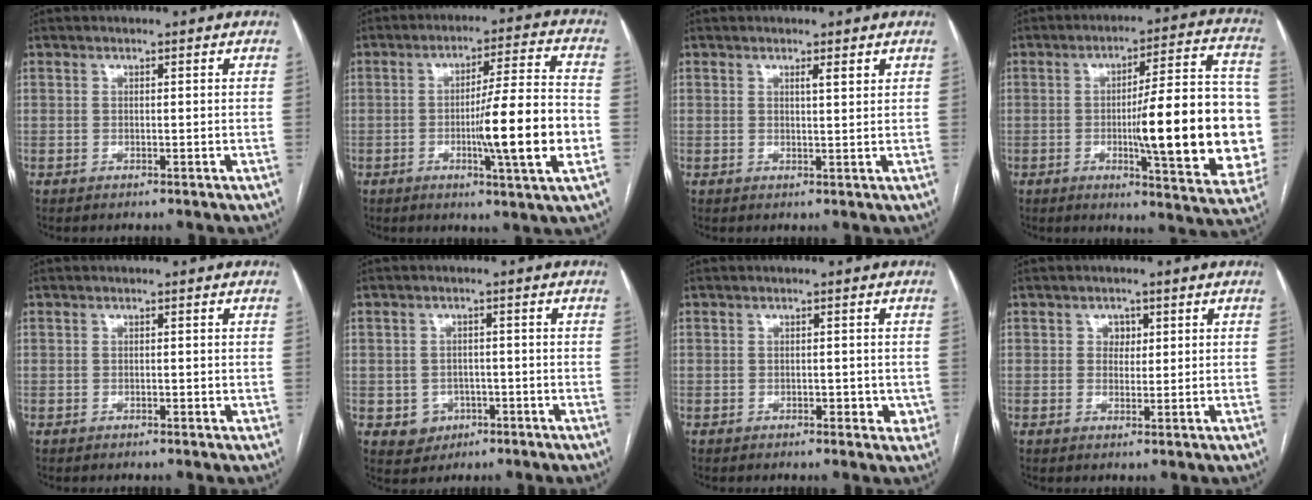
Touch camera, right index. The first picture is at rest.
{"total": 13.8, "force": [-3.1, -0.2, 13.5], "torque": [-0.210, -0.007, -0.051]}
{"total": 1.6, "force": [1.0, 0.0, 1.2], "torque": [-0.019, -0.003, 0.015]}
{"total": 21.2, "force": [-2.7, 3.5, 20.7], "torque": [-0.228, 0.017, -0.027]}
{"total": 1.0, "force": [-0.2, 0.6, 0.8], "torque": [-0.011, 0.001, -0.003]}
{"total": 4.2, "force": [-1.5, 3.8, 0.8], "torque": [-0.002, 0.009, -0.014]}
{"total": 2.9, "force": [-0.8, 1.9, 2.1], "torque": [-0.018, 0.006, -0.007]}
{"total": 2.1, "force": [0.7, 1.7, 1.0], "torque": [-0.009, 0.003, 0.009]}